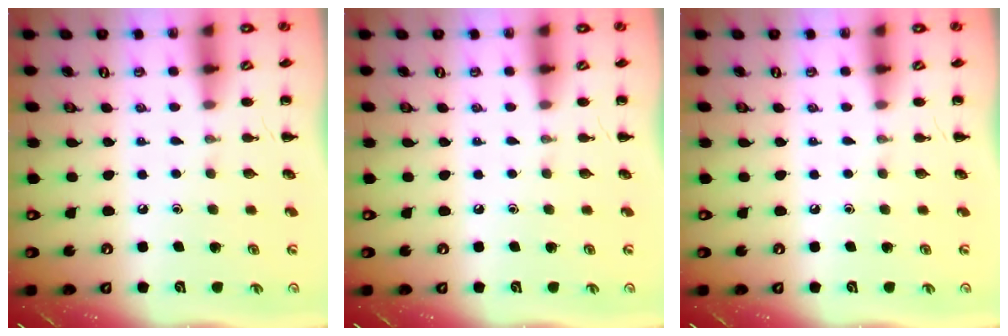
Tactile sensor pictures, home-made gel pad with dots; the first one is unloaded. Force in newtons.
{"total": 0.0}
{"total": 0.0}